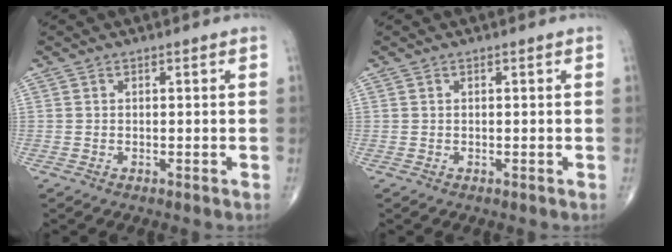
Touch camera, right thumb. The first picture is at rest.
{"total": 0.0}